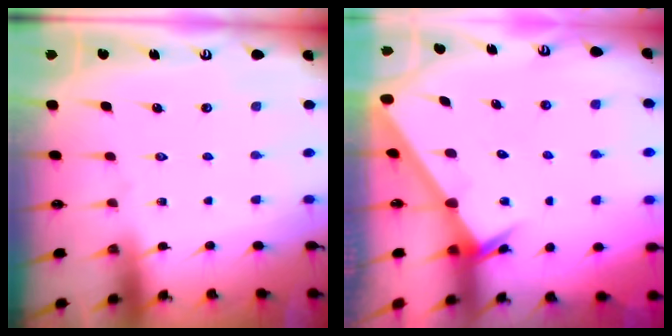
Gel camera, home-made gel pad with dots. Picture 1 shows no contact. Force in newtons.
{"total": 2.4, "press": 2.4, "slide": 0.1}